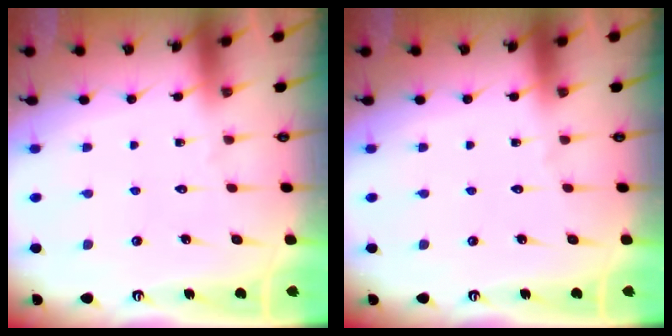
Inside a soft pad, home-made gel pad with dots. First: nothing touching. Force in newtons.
{"total": 0.0}